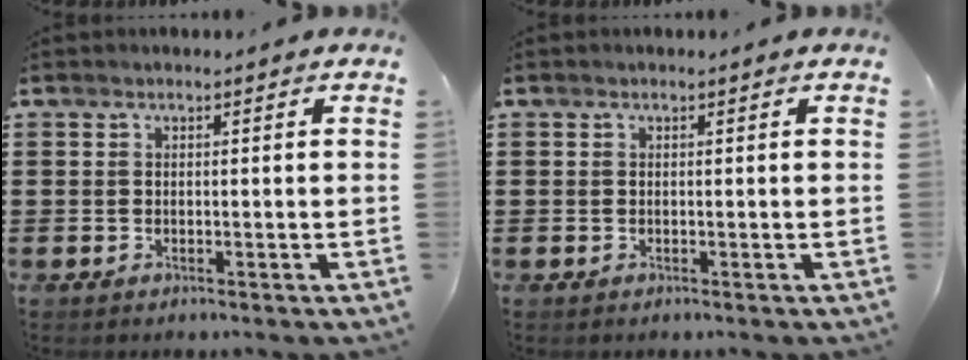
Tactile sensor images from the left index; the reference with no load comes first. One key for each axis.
{"total": 0.0}